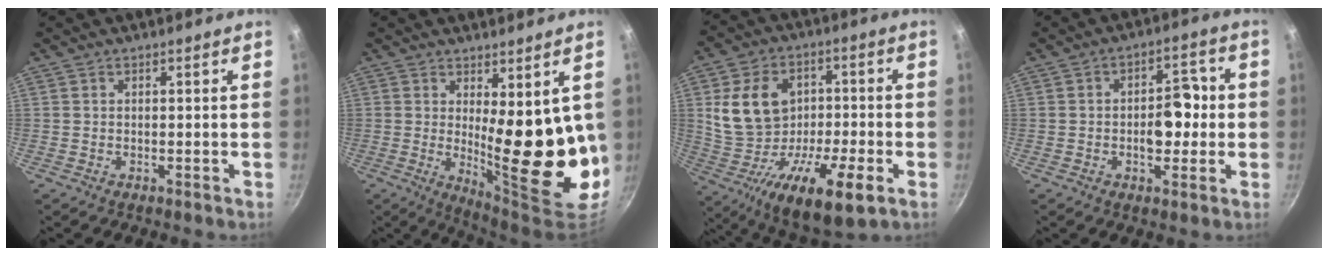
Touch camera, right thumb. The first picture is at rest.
{"total": 16.0, "force": [1.6, 5.7, 14.8], "torque": [-0.182, -0.052, 0.038]}
{"total": 20.5, "force": [-2.4, 12.3, 16.2], "torque": [-0.265, 0.010, -0.038]}
{"total": 7.7, "force": [-0.8, 4.8, 5.9], "torque": [-0.043, 0.016, -0.015]}